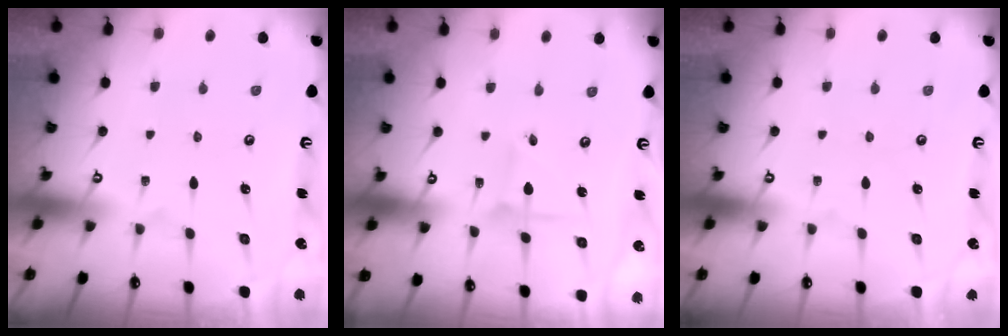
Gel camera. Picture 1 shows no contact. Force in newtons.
{"total": 2.4, "press": 2.4, "slide": 0.3}
{"total": 0.0}